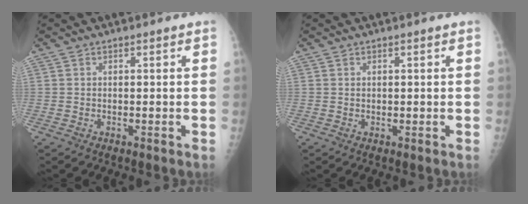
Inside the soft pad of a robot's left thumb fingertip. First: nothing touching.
{"total": 0.8, "force": [0.4, 0.5, 0.5], "torque": [-0.005, -0.002, 0.008]}